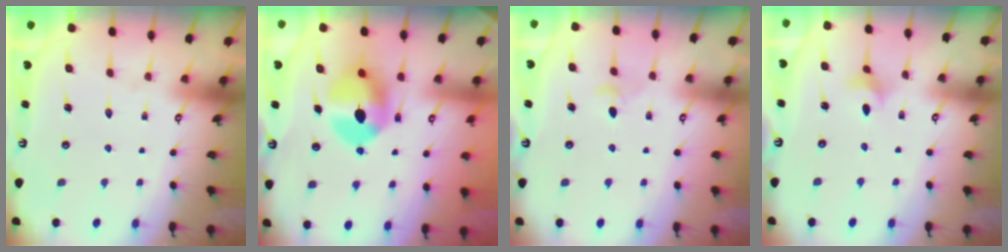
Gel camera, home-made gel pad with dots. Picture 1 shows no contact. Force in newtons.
{"total": 11.2, "press": 11.1, "slide": 1.7}
{"total": 3.9, "press": 3.8, "slide": 0.7}
{"total": 2.8, "press": 2.7, "slide": 0.7}